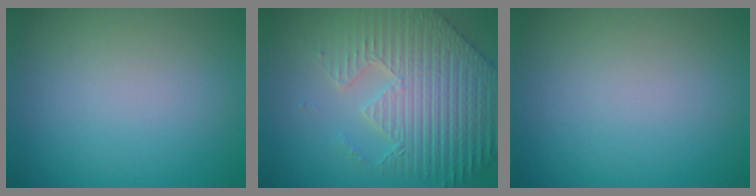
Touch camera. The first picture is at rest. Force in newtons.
{"total": 7.8, "press": 6.3, "slide": 4.7}
{"total": 0.0}